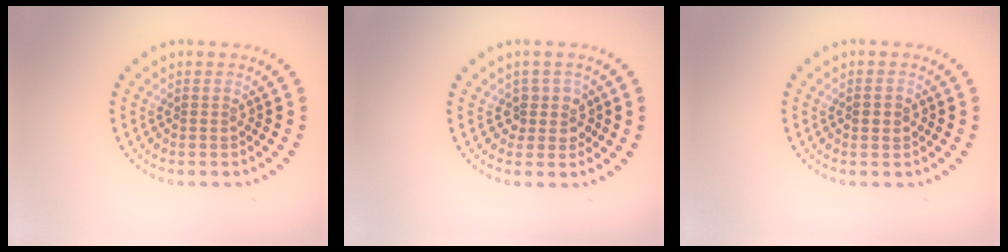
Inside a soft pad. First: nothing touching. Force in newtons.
{"total": 2.1, "press": 1.7, "slide": 1.3}
{"total": 1.8, "press": 1.8, "slide": 0.1}